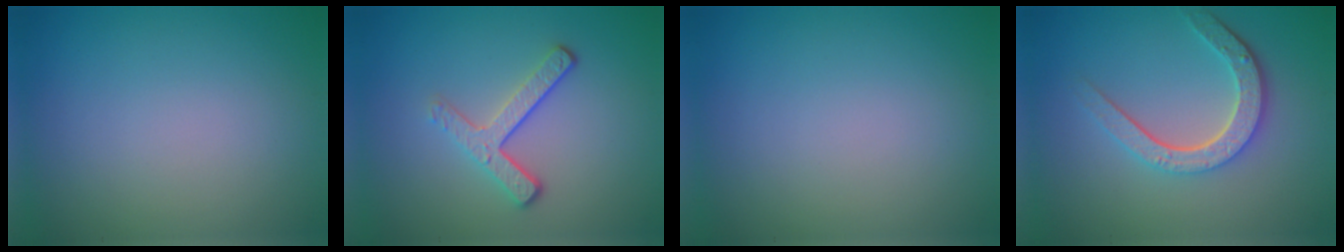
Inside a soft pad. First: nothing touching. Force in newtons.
{"total": 3.2, "press": 2.5, "slide": 2.0}
{"total": 0.0}
{"total": 4.6, "press": 3.5, "slide": 3.0}